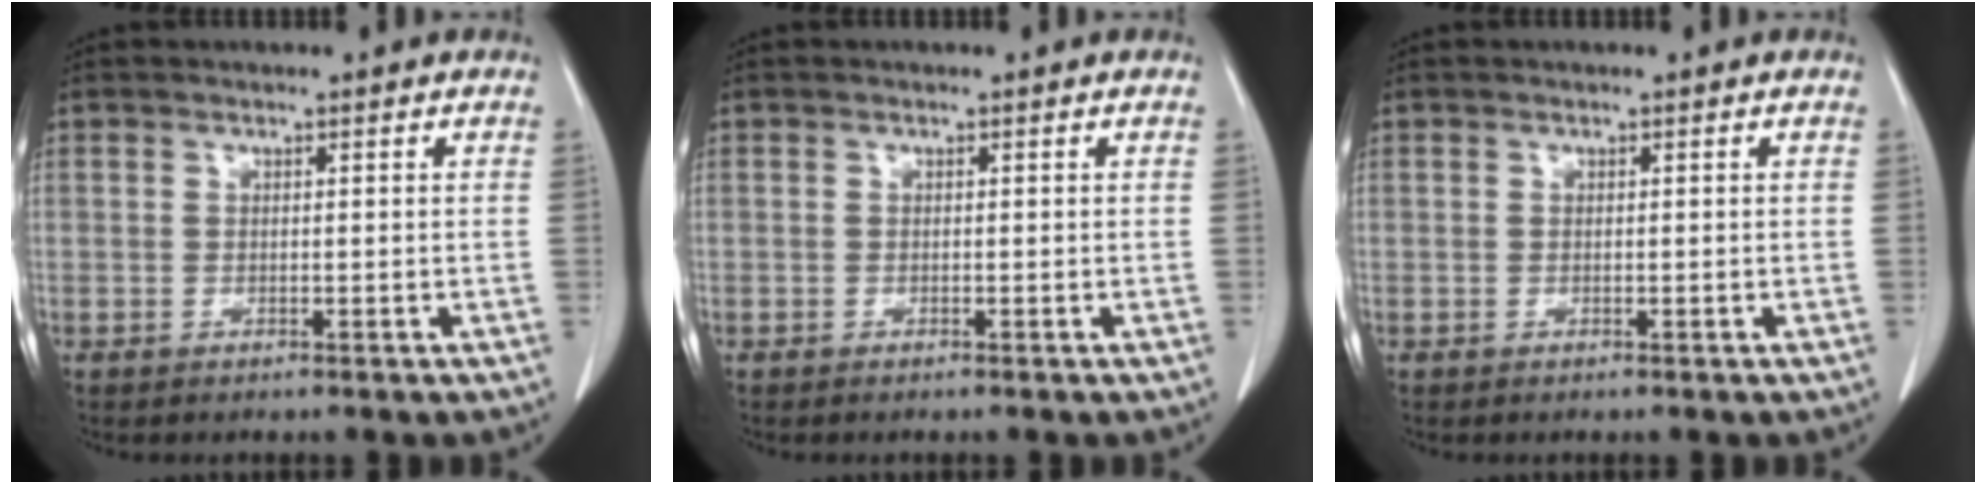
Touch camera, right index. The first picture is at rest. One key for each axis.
{"total": 0.0}
{"total": 0.0}